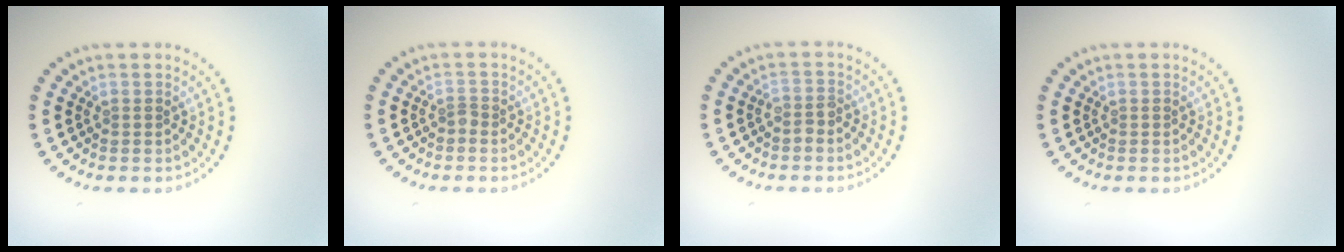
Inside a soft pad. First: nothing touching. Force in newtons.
{"total": 0.8, "press": 0.5, "slide": 0.6}
{"total": 1.2, "press": 1.0, "slide": 0.7}
{"total": 0.0}